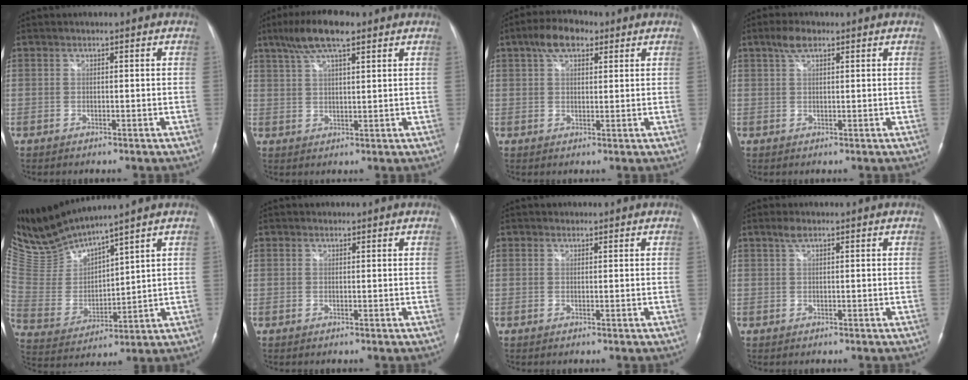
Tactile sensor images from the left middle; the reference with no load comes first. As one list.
[{"total": 8.8, "force": [5.8, 1.8, 6.3], "torque": [-0.125, 0.021, 0.100]}, {"total": 6.2, "force": [3.5, 3.1, 4.1], "torque": [-0.081, 0.025, 0.061]}, {"total": 3.0, "force": [1.9, 1.3, 2.0], "torque": [-0.044, 0.012, 0.037]}, {"total": 9.6, "force": [9.4, -0.9, 1.8], "torque": [-0.065, -0.009, 0.212]}, {"total": 0.8, "force": [0.4, 0.6, 0.1], "torque": [0.001, 0.001, 0.004]}, {"total": 0.9, "force": [0.5, 0.7, 0.1], "torque": [0.002, 0.000, 0.004]}, {"total": 1.4, "force": [0.9, 0.5, 1.0], "torque": [-0.020, 0.010, 0.017]}]